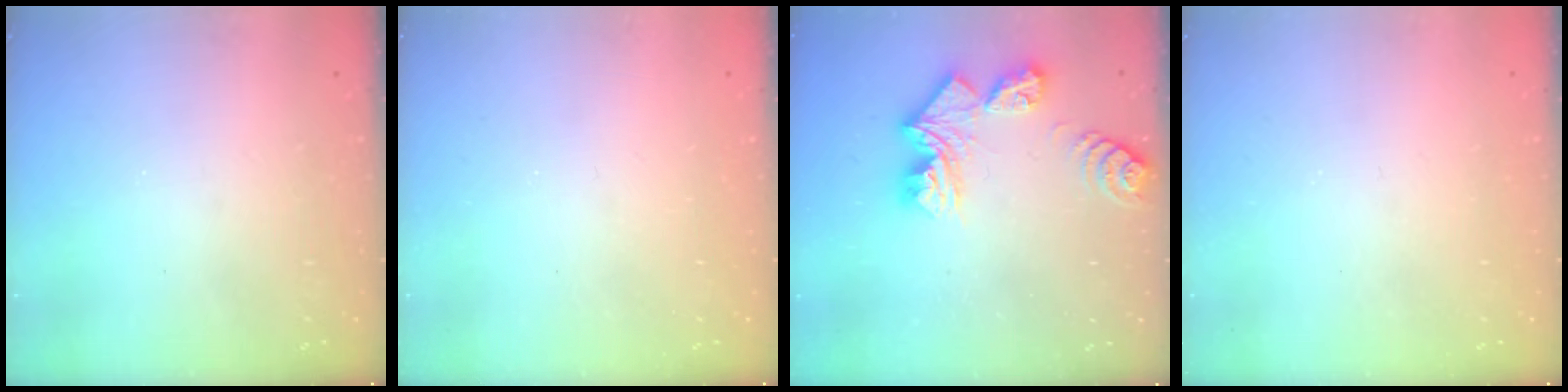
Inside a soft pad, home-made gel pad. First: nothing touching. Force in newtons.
{"total": 0.0}
{"total": 11.2, "press": 11.2, "slide": 1.4}
{"total": 0.0}